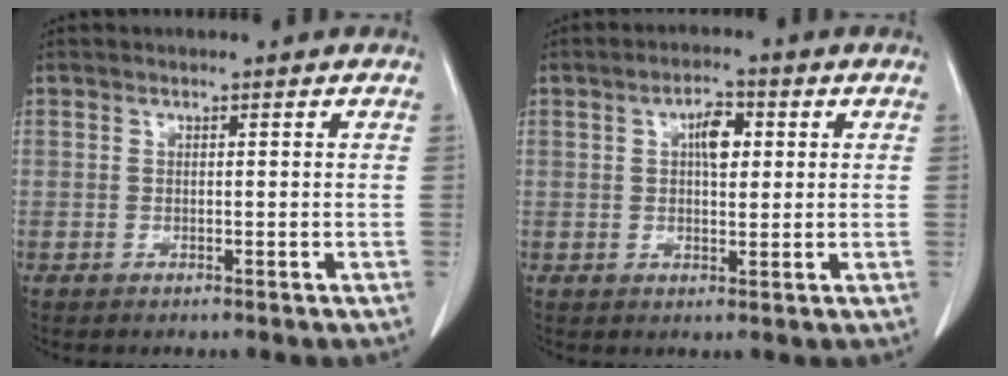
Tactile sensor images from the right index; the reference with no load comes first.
{"total": 4.4, "force": [1.1, 1.9, 3.8], "torque": [-0.062, 0.008, 0.017]}